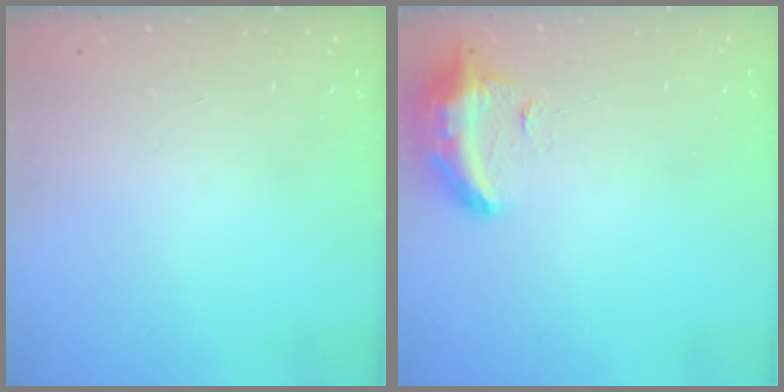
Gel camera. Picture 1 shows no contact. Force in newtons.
{"total": 15.9, "press": 11.4, "slide": 11.1}